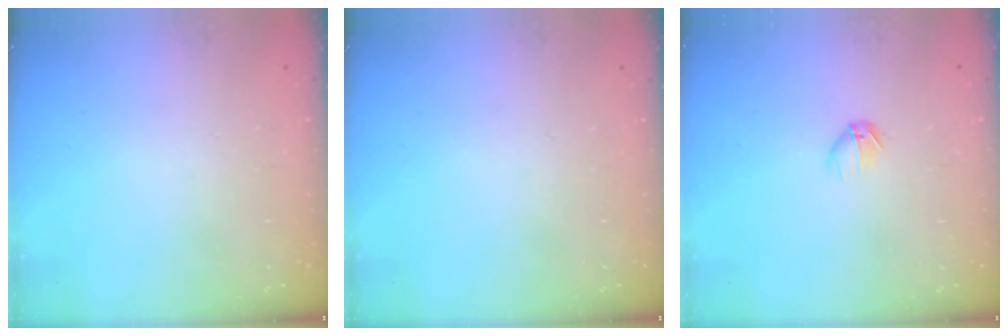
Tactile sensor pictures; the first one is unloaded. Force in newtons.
{"total": 0.0}
{"total": 3.7, "press": 3.6, "slide": 1.1}